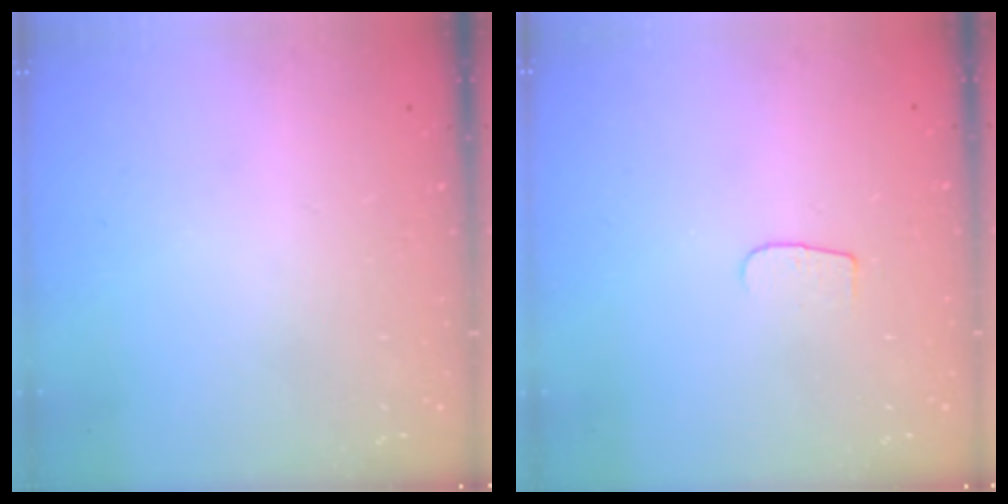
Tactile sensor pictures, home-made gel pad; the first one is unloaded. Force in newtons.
{"total": 4.2, "press": 4.2, "slide": 0.4}